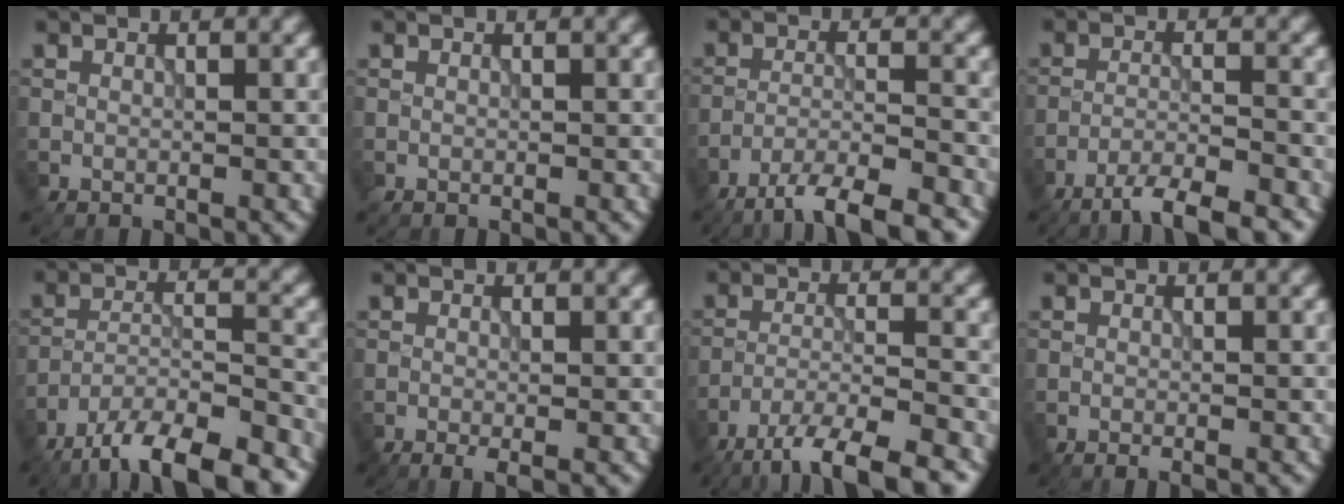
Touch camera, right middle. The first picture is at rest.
{"total": 0.0}
{"total": 7.4, "force": [-5.9, 1.5, 4.3], "torque": [-0.062, -0.007, -0.096]}
{"total": 5.0, "force": [-4.1, 0.6, 2.9], "torque": [-0.045, 0.001, -0.075]}
{"total": 12.3, "force": [-10.2, 3.3, 6.0], "torque": [-0.093, -0.018, -0.153]}
{"total": 1.5, "force": [-0.7, 0.3, 1.2], "torque": [-0.021, -0.006, -0.015]}
{"total": 8.4, "force": [-6.5, 1.8, 5.0], "torque": [-0.076, -0.013, -0.106]}
{"total": 1.0, "force": [-0.7, 0.2, 0.8], "torque": [-0.005, -0.007, -0.013]}